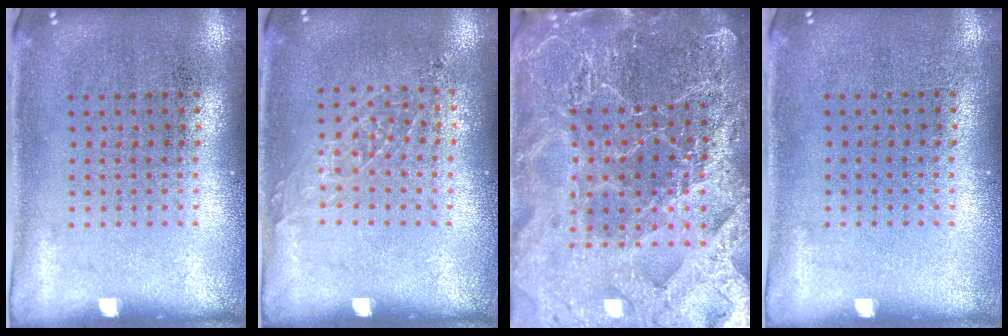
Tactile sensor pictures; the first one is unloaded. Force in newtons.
{"total": 0.9, "press": 0.8, "slide": 0.2}
{"total": 4.9, "press": 4.4, "slide": 2.1}
{"total": 0.0}